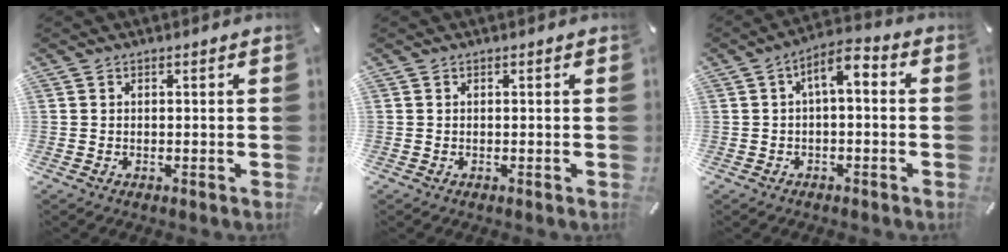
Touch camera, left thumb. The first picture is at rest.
{"total": 0.0}
{"total": 6.1, "force": [0.1, 2.7, 5.4], "torque": [-0.096, 0.008, -0.003]}